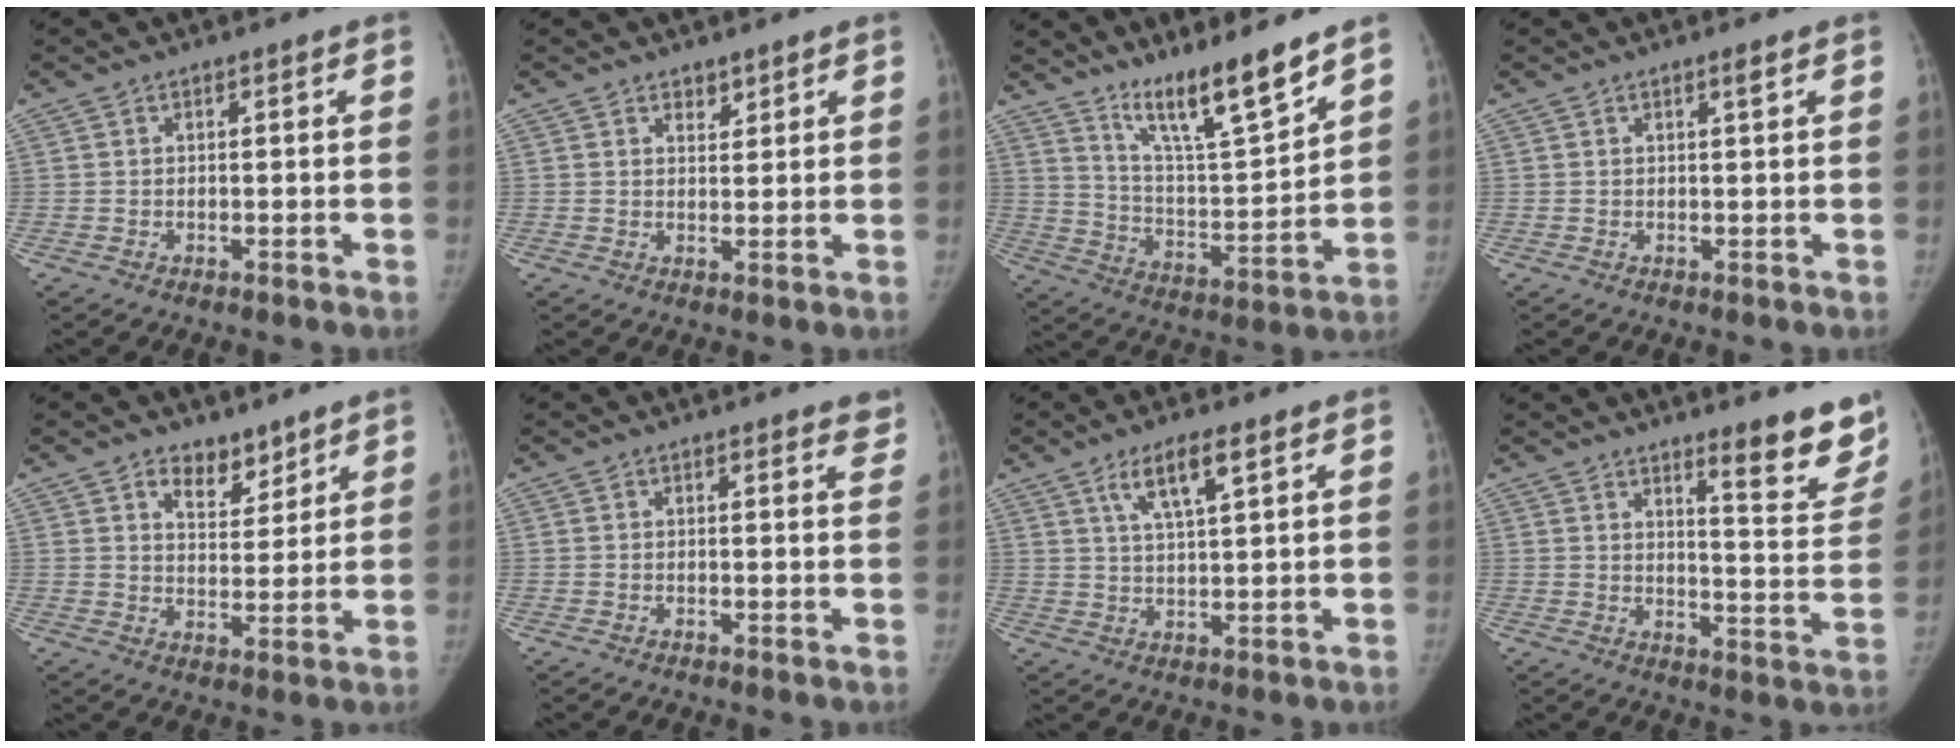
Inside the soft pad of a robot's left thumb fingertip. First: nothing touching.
{"total": 2.1, "force": [1.7, 1.1, 0.6], "torque": [0.008, -0.011, 0.025]}
{"total": 13.9, "force": [10.8, 1.6, 8.6], "torque": [-0.126, -0.080, 0.196]}
{"total": 0.9, "force": [0.5, -0.1, 0.6], "torque": [-0.008, -0.002, 0.010]}
{"total": 6.3, "force": [4.5, 3.6, 2.6], "torque": [-0.010, -0.033, 0.078]}
{"total": 2.7, "force": [2.3, 0.8, 1.1], "torque": [0.004, -0.010, 0.015]}
{"total": 6.9, "force": [3.8, 1.5, 5.5], "torque": [-0.099, -0.016, 0.073]}
{"total": 12.0, "force": [8.8, 2.3, 7.9], "torque": [-0.061, -0.071, 0.118]}